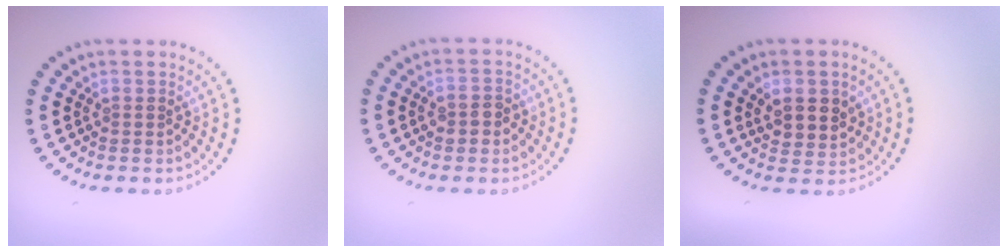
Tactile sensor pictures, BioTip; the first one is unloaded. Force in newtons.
{"total": 1.6, "press": 1.6, "slide": 0.3}
{"total": 2.7, "press": 2.5, "slide": 1.0}